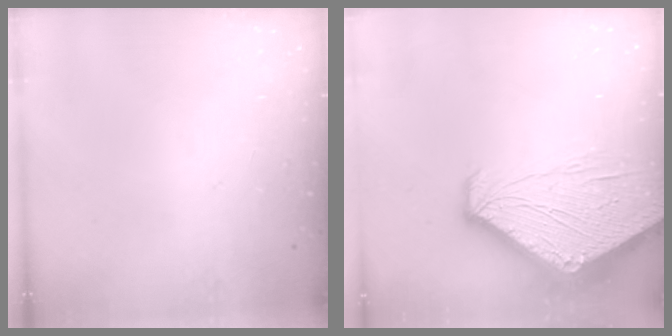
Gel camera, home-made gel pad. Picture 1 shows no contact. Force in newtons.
{"total": 6.7, "press": 6.7, "slide": 0.5}